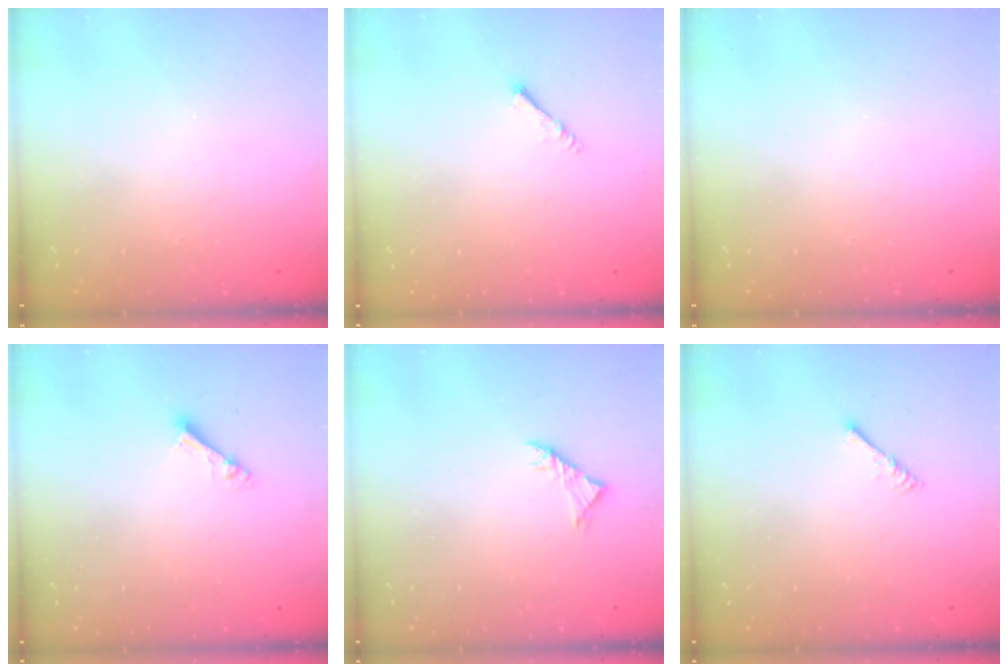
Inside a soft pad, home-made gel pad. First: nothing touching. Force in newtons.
{"total": 1.4, "press": 1.4, "slide": 0.3}
{"total": 0.0}
{"total": 3.7, "press": 3.7, "slide": 0.5}
{"total": 2.9, "press": 2.8, "slide": 0.8}
{"total": 1.7, "press": 1.6, "slide": 0.4}